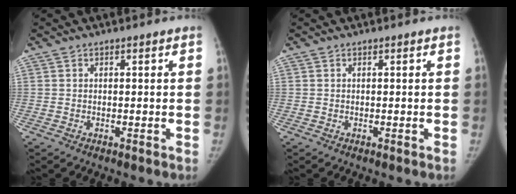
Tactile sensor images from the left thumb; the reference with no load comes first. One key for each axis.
{"total": 0.0}